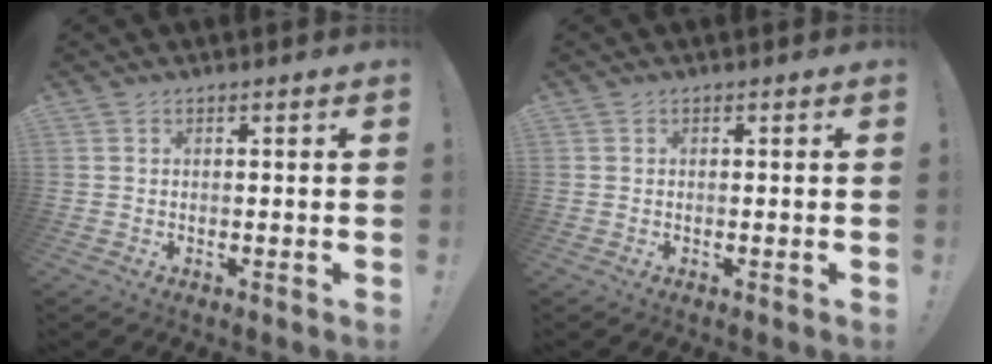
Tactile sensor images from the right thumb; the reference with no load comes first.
{"total": 0.0}